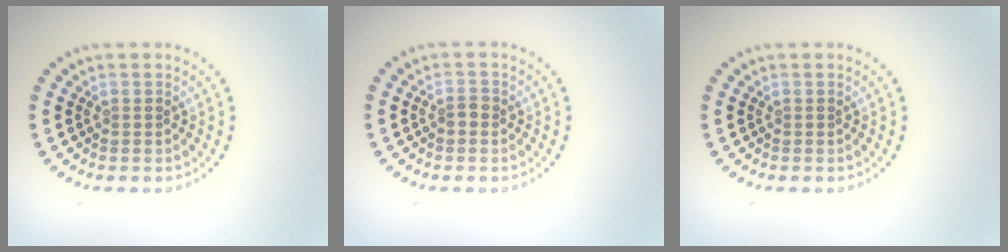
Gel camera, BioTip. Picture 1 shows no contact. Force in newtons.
{"total": 1.1, "press": 1.1, "slide": 0.2}
{"total": 0.0}